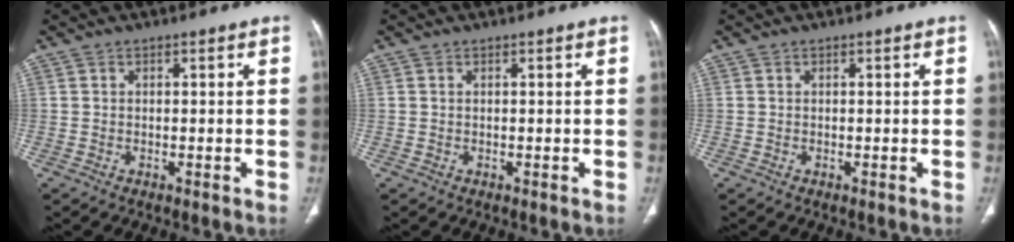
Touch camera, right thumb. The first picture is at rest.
{"total": 0.0}
{"total": 0.0}